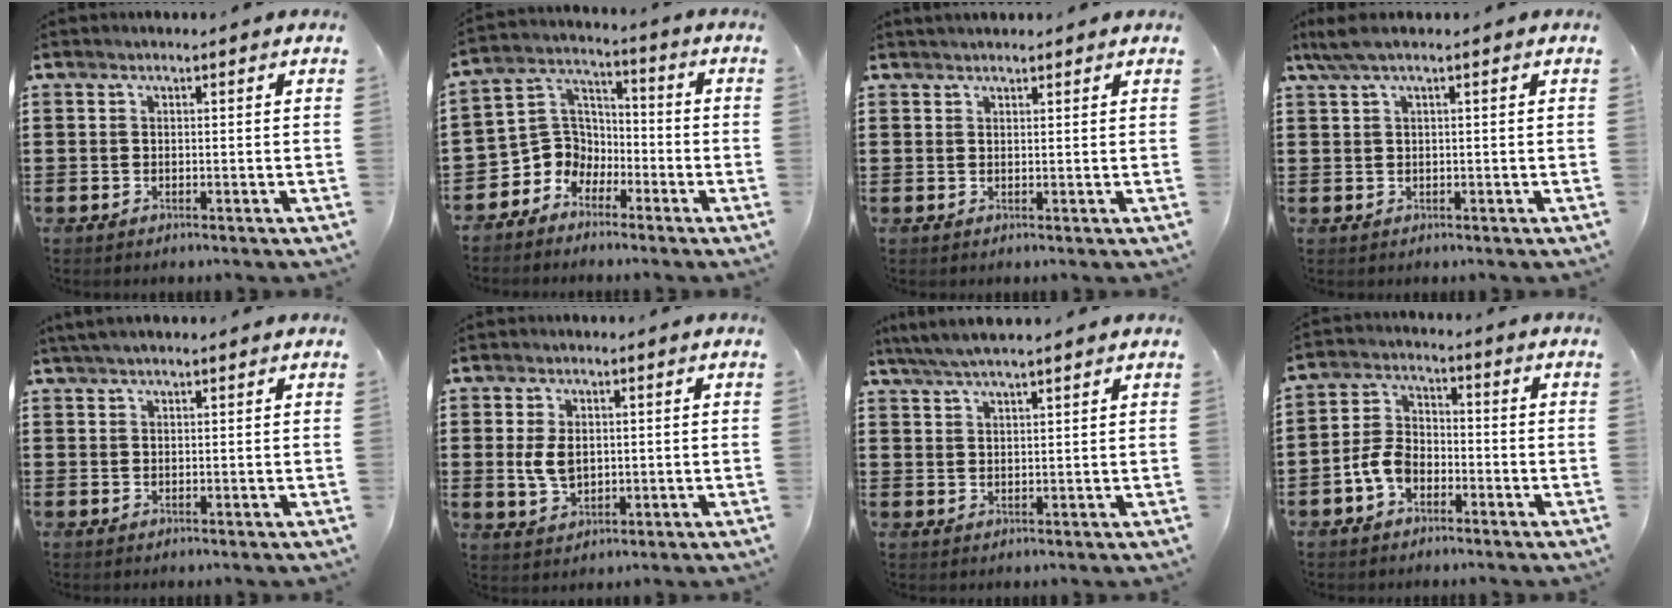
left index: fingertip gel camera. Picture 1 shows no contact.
{"total": 6.8, "force": [-3.3, 5.9, 0.9], "torque": [-0.059, 0.001, -0.072]}
{"total": 1.2, "force": [1.2, 0.2, 0.2], "torque": [-0.005, 0.001, 0.022]}
{"total": 2.4, "force": [0.7, 0.1, 2.3], "torque": [-0.050, -0.005, 0.011]}
{"total": 1.5, "force": [1.3, 0.3, 0.8], "torque": [-0.018, 0.002, 0.024]}
{"total": 5.3, "force": [0.4, 3.5, 4.0], "torque": [-0.097, 0.006, 0.003]}
{"total": 3.8, "force": [3.3, 0.1, 1.9], "torque": [-0.044, -0.004, 0.060]}
{"total": 5.9, "force": [-2.8, 3.8, 3.5], "torque": [-0.096, 0.006, -0.061]}